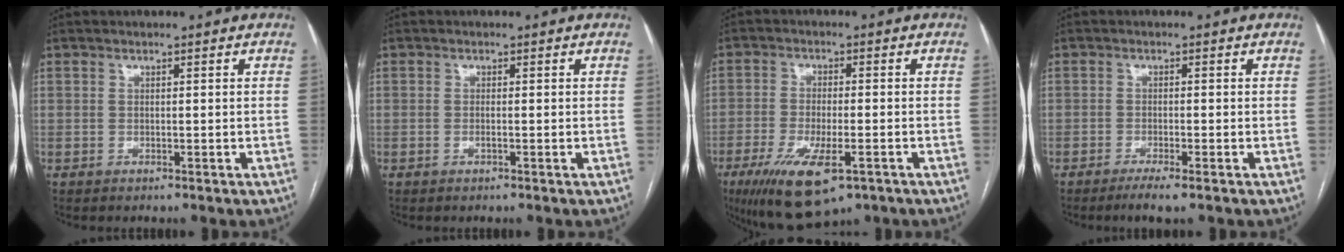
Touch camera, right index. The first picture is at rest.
{"total": 0.8, "force": [-0.2, 0.0, 0.7], "torque": [-0.015, 0.000, -0.003]}
{"total": 11.7, "force": [-6.2, 3.5, 9.3], "torque": [-0.172, -0.025, -0.094]}
{"total": 3.1, "force": [-2.1, 0.1, 2.3], "torque": [-0.043, -0.007, -0.037]}